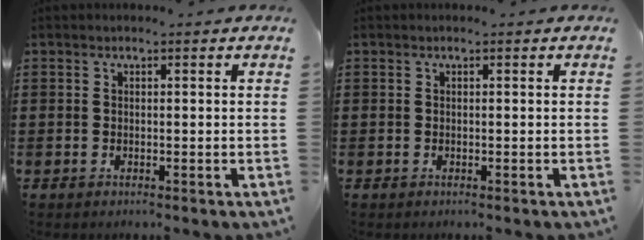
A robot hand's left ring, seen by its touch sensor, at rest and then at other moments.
{"total": 0.0}